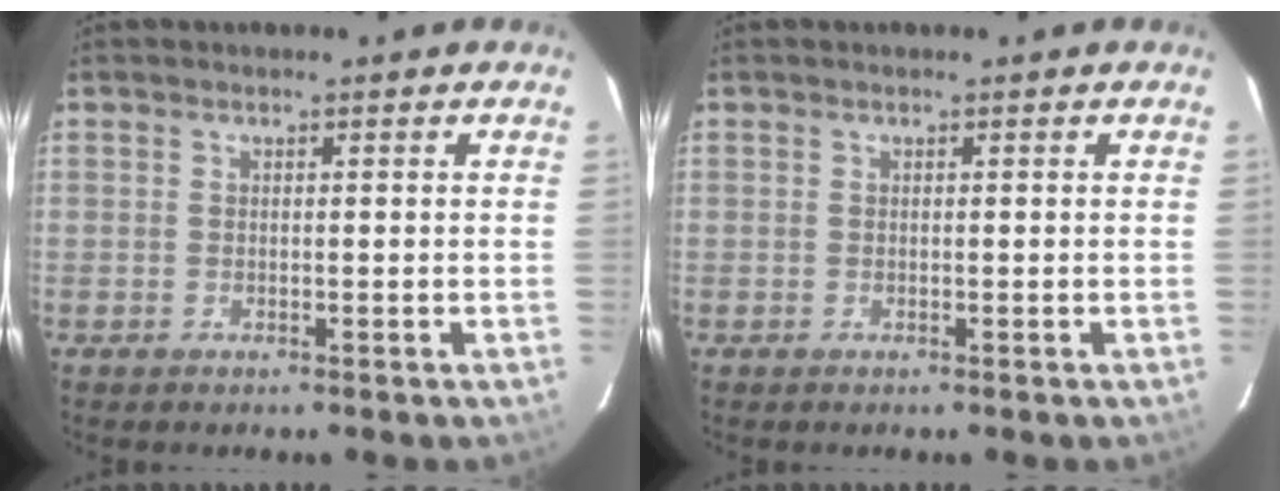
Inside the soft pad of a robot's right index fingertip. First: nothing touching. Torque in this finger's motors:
{"motor_torque": [0.01, 0.01, 0.00, 0.00]}